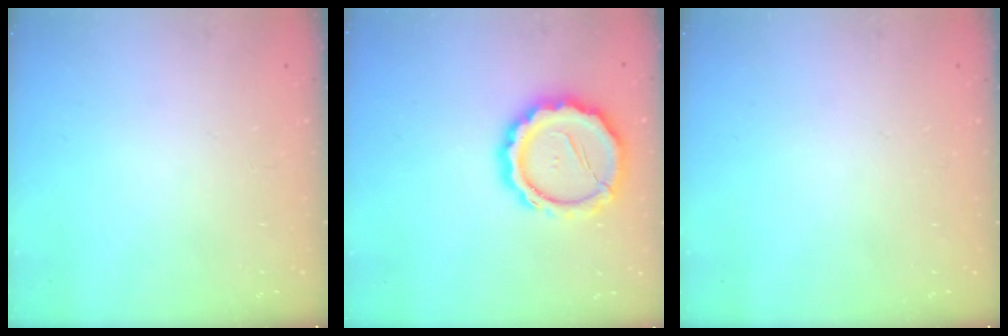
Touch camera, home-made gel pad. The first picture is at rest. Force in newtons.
{"total": 16.6, "press": 16.4, "slide": 3.0}
{"total": 0.0}